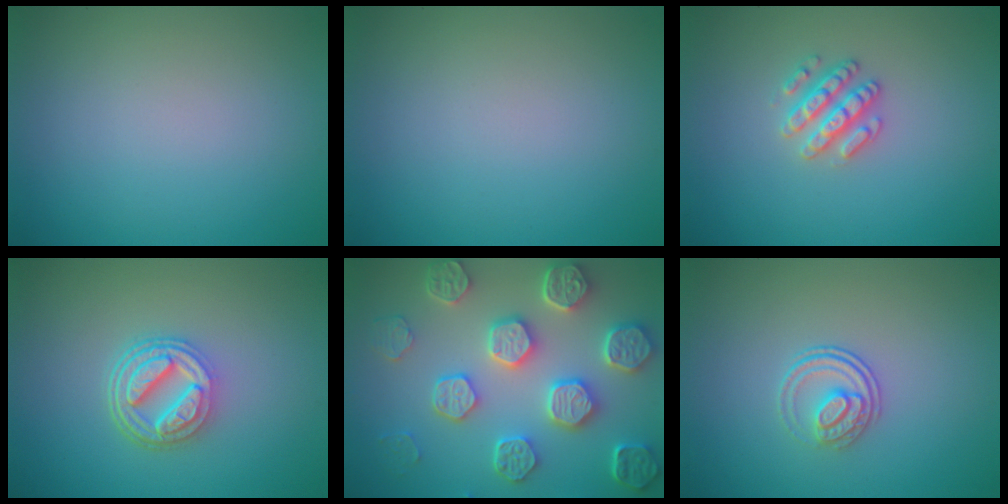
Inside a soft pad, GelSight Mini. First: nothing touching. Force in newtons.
{"total": 0.0}
{"total": 2.6, "press": 2.6, "slide": 0.3}
{"total": 4.9, "press": 3.7, "slide": 3.3}
{"total": 7.6, "press": 6.3, "slide": 4.3}
{"total": 2.3, "press": 1.7, "slide": 1.5}